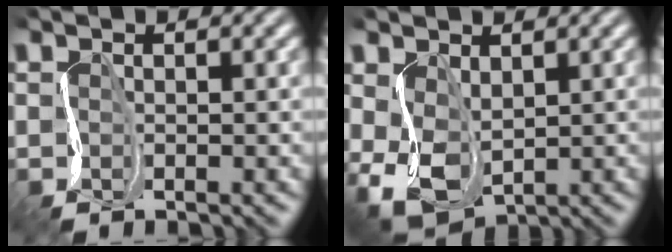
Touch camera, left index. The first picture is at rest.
{"total": 3.7, "force": [-0.5, 2.7, 2.5], "torque": [-0.082, -0.010, 0.002]}